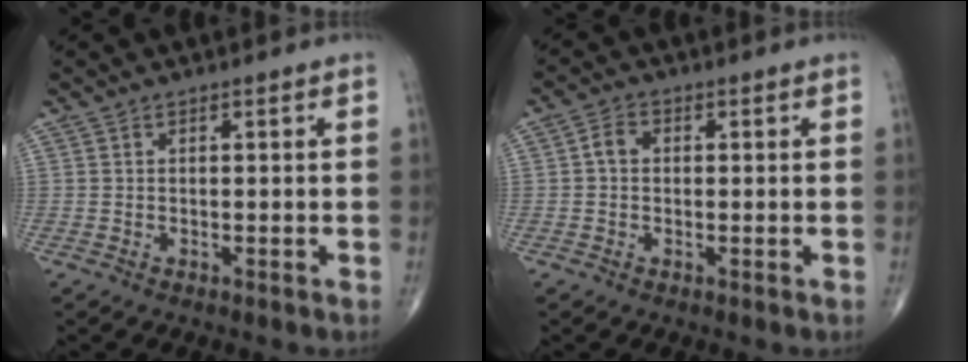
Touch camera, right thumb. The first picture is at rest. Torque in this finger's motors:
{"motor_torque": [-0.12, 0.14, 0.12, -0.07, 0.04]}